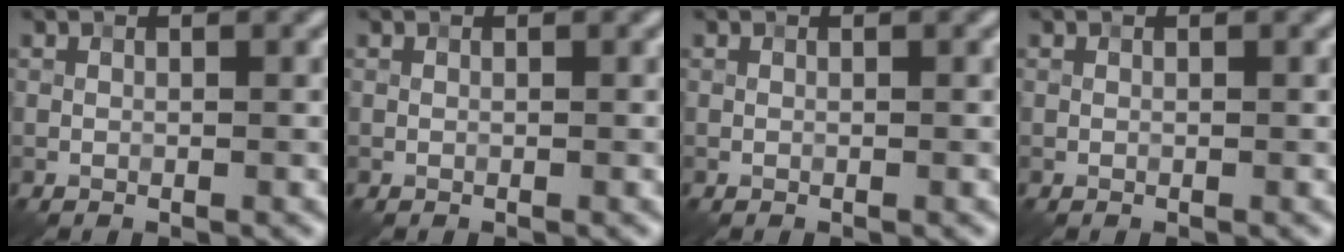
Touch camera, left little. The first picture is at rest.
{"total": 0.0}
{"total": 0.0}
{"total": 0.0}